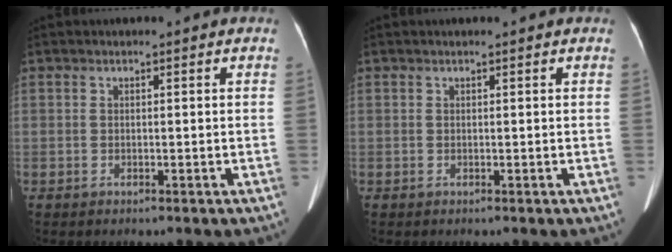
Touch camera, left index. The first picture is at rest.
{"total": 0.6, "force": [0.5, 0.0, 0.3], "torque": [-0.002, 0.010, 0.007]}